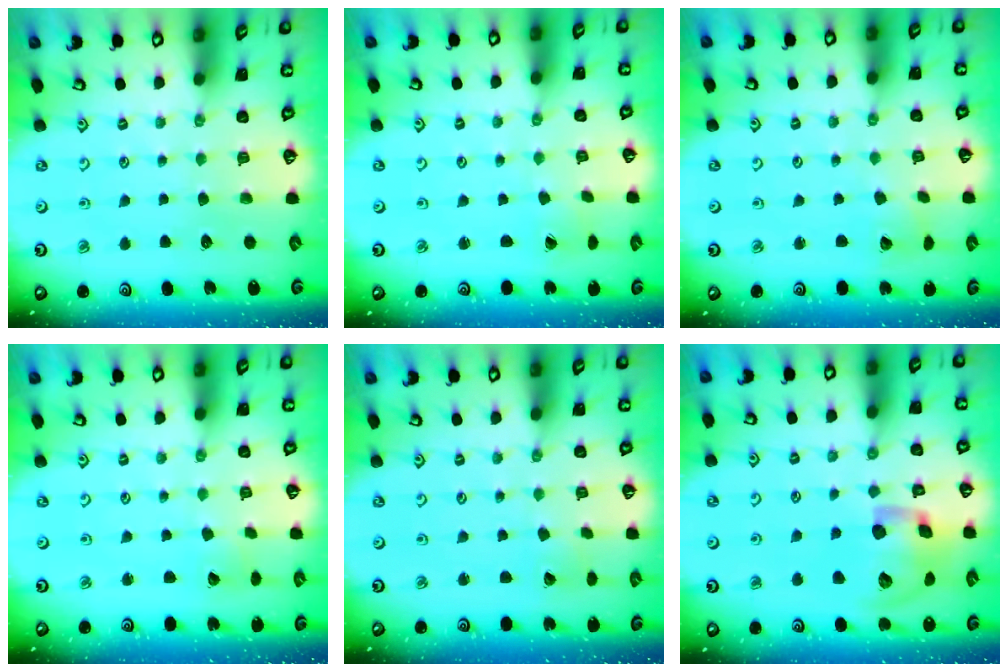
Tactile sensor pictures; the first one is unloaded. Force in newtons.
{"total": 0.8, "press": 0.8, "slide": 0.0}
{"total": 2.5, "press": 2.5, "slide": 0.4}
{"total": 3.2, "press": 3.2, "slide": 0.3}
{"total": 2.4, "press": 2.4, "slide": 0.2}
{"total": 18.2, "press": 18.0, "slide": 2.9}